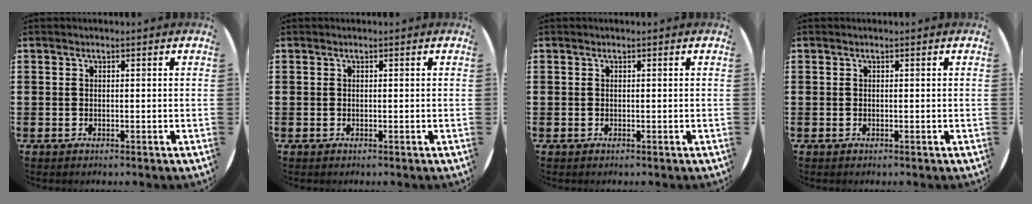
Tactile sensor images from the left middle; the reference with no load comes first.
{"total": 0.0}
{"total": 0.0}
{"total": 0.0}